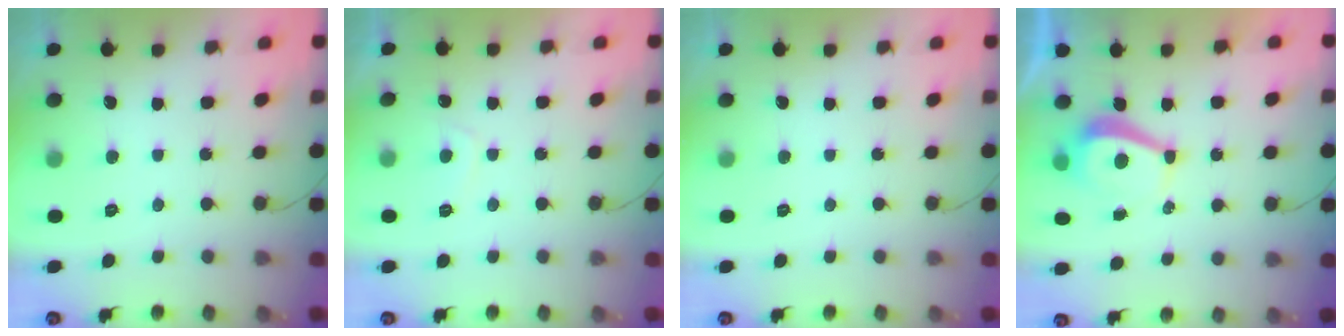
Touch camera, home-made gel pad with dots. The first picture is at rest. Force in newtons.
{"total": 2.3, "press": 2.2, "slide": 0.6}
{"total": 0.0}
{"total": 5.5, "press": 5.5, "slide": 0.7}